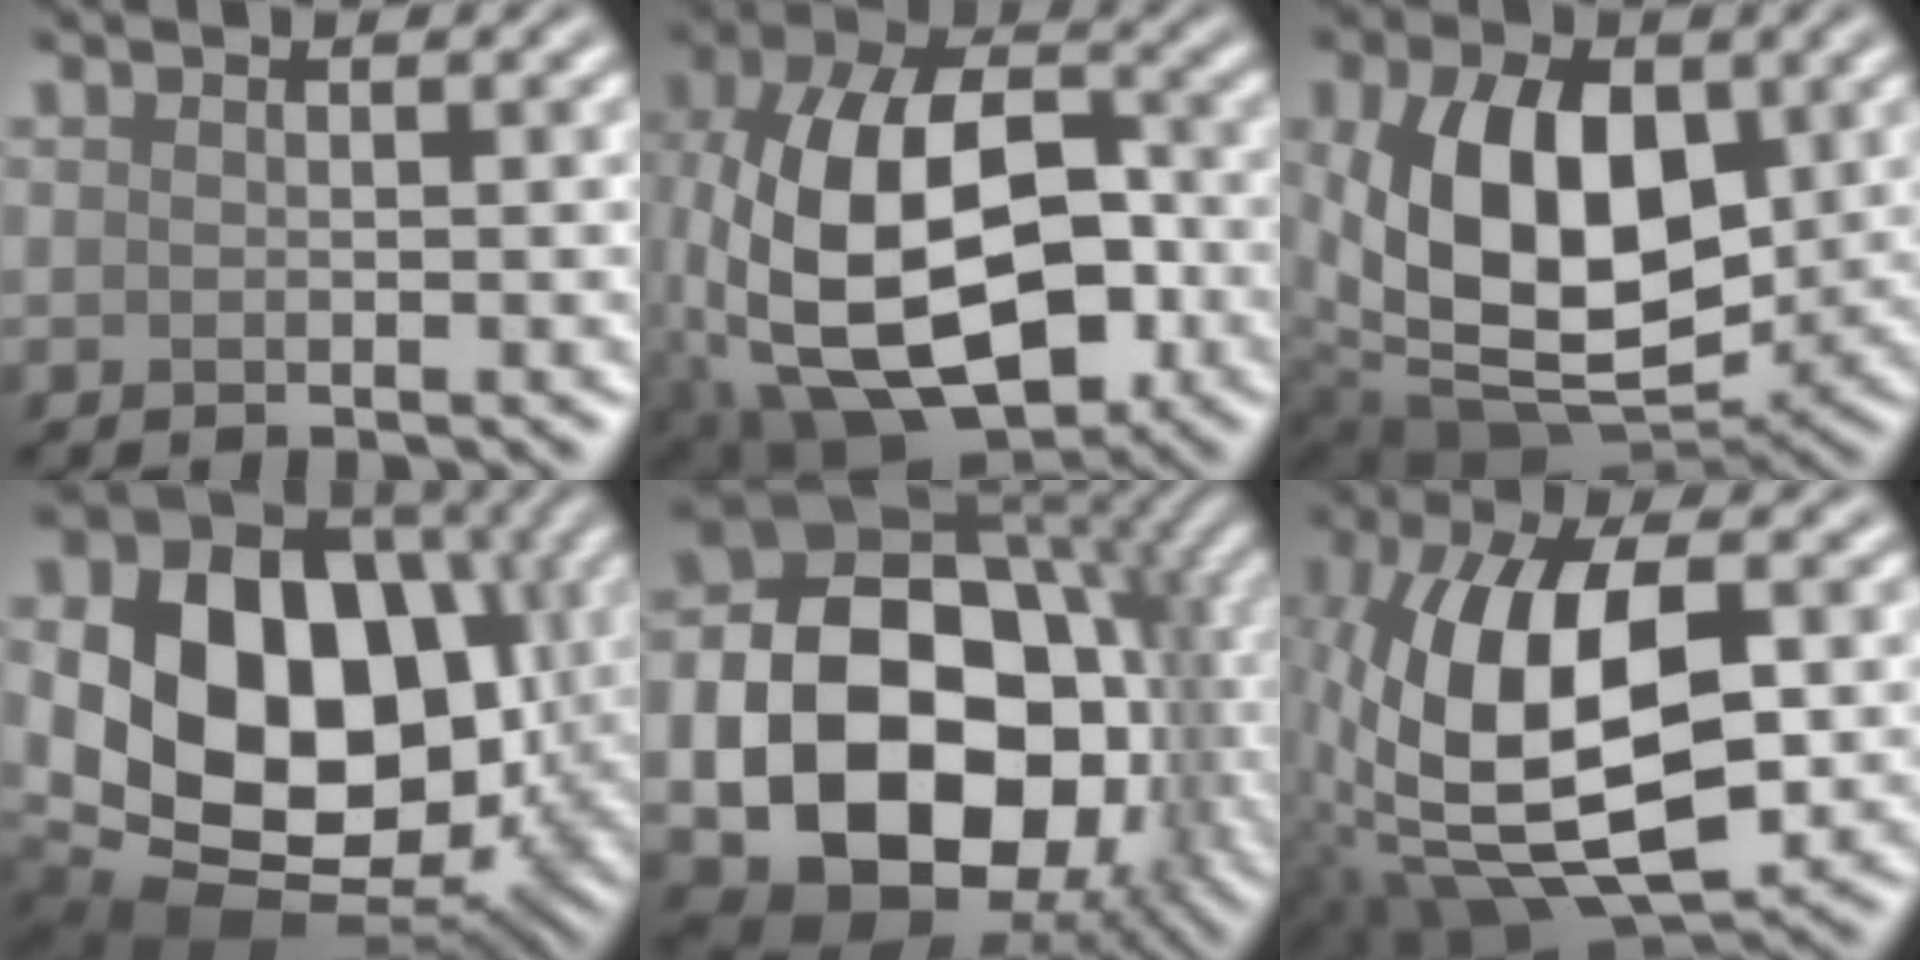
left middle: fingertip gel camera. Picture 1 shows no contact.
{"total": 16.3, "force": [-3.5, 9.9, 12.5], "torque": [-0.241, -0.011, -0.059]}
{"total": 11.7, "force": [1.3, 7.4, 9.0], "torque": [-0.163, -0.019, 0.033]}
{"total": 18.3, "force": [1.1, 13.3, 12.5], "torque": [-0.208, -0.011, 0.024]}
{"total": 18.3, "force": [-3.7, 13.4, 11.9], "torque": [-0.174, -0.027, -0.046]}
{"total": 13.3, "force": [-1.0, 6.4, 11.6], "torque": [-0.229, 0.008, -0.027]}